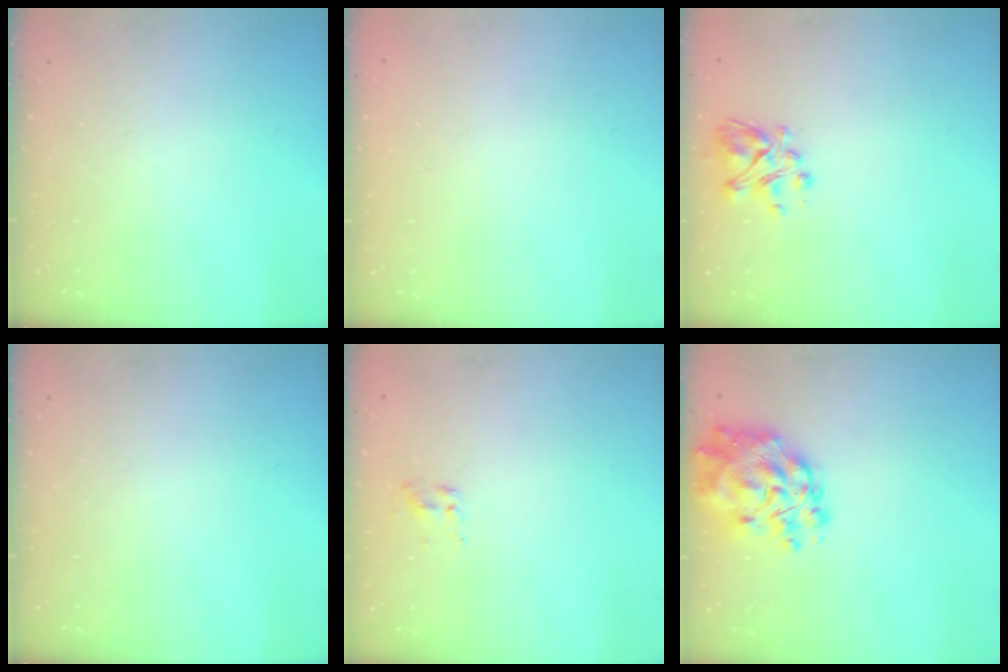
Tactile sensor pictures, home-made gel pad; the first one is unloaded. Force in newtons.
{"total": 1.6, "press": 1.6, "slide": 0.2}
{"total": 4.7, "press": 4.6, "slide": 1.1}
{"total": 0.0}
{"total": 2.0, "press": 1.9, "slide": 0.8}
{"total": 13.9, "press": 13.2, "slide": 4.3}